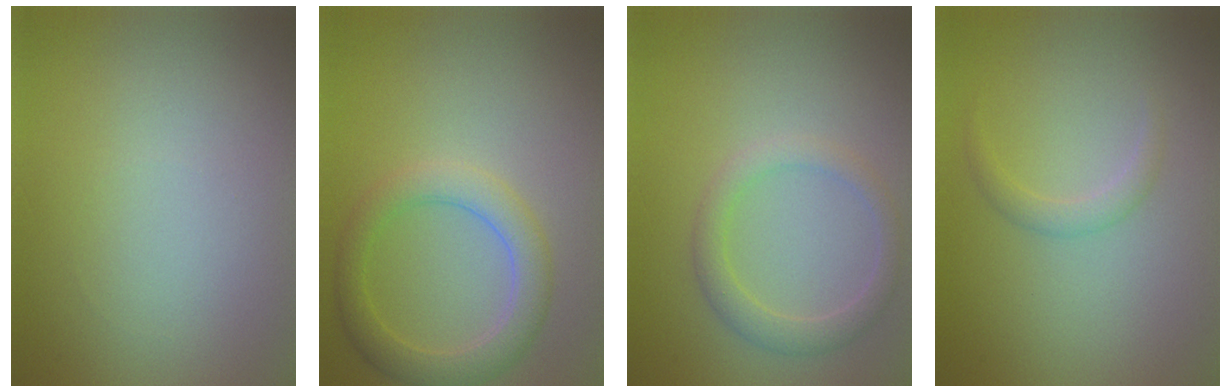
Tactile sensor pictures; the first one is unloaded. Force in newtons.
{"total": 3.3, "press": 3.3, "slide": 0.2}
{"total": 2.3, "press": 2.3, "slide": 0.0}
{"total": 1.2, "press": 1.2, "slide": 0.1}